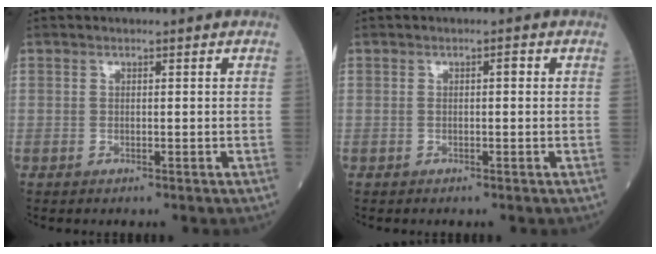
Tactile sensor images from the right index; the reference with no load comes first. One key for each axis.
{"total": 1.1, "fx": 0.1, "fy": 0.4, "fz": 1.0, "tx": -0.016, "ty": 0.007, "tz": 0.003}